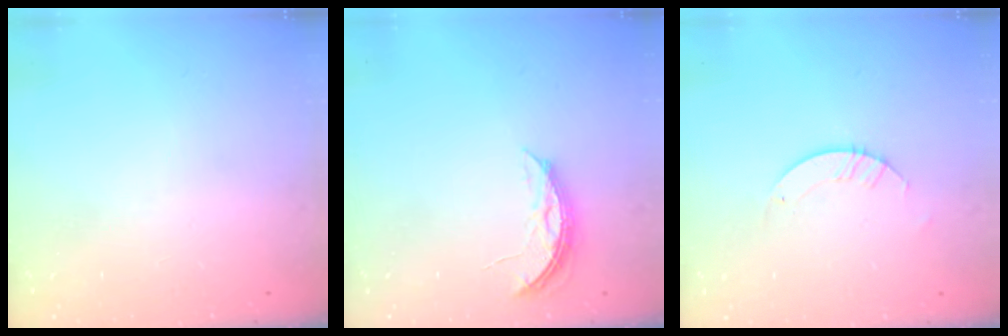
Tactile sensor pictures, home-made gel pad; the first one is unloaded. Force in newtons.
{"total": 5.8, "press": 5.7, "slide": 0.5}
{"total": 3.2, "press": 3.2, "slide": 0.3}